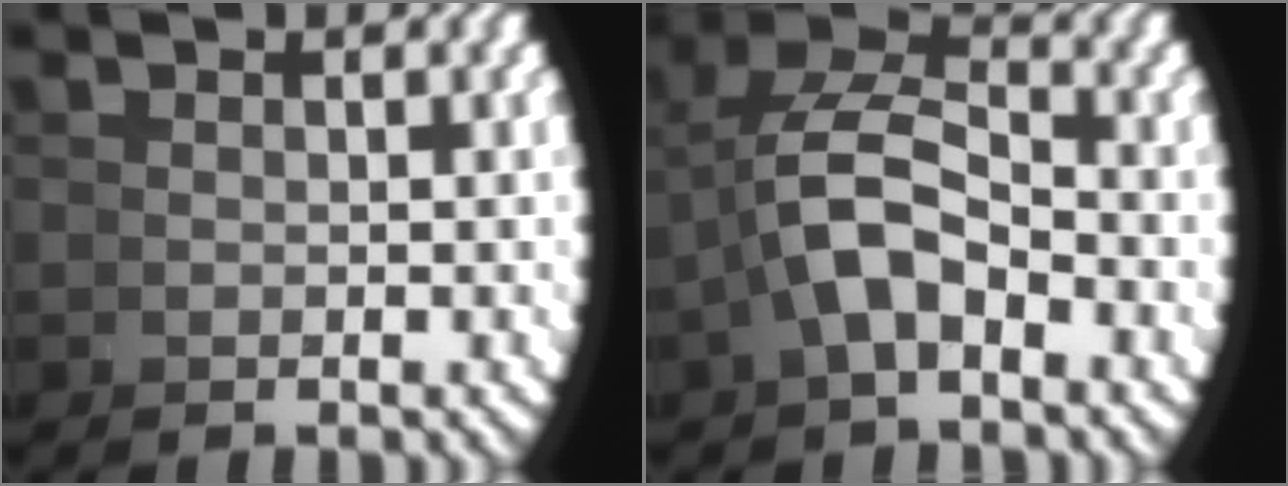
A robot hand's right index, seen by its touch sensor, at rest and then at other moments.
{"total": 7.2, "force": [0.7, 5.0, 5.1], "torque": [-0.097, 0.005, 0.004]}